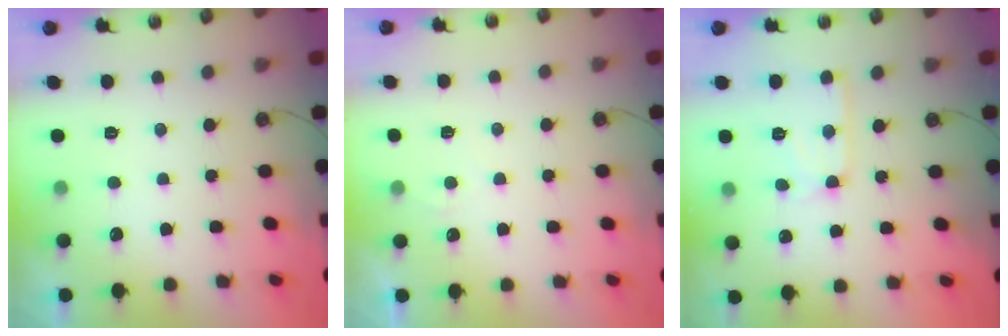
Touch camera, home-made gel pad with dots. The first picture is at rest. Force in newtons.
{"total": 3.6, "press": 3.6, "slide": 0.5}
{"total": 9.5, "press": 9.5, "slide": 0.7}